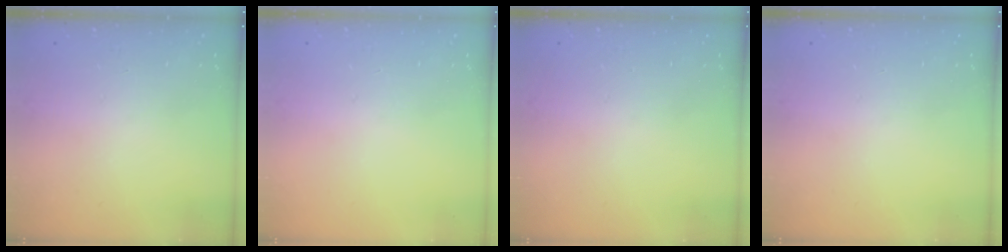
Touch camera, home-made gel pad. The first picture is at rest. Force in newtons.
{"total": 0.0}
{"total": 0.0}
{"total": 0.0}